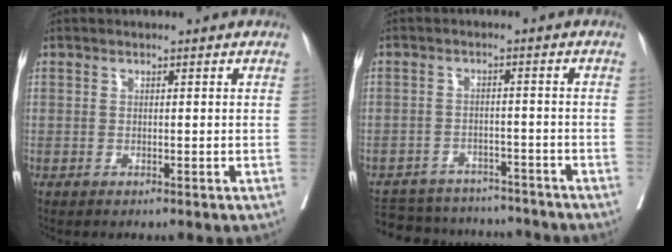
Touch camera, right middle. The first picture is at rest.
{"total": 14.6, "force": [-13.3, 5.0, 3.5], "torque": [-0.075, 0.010, -0.175]}